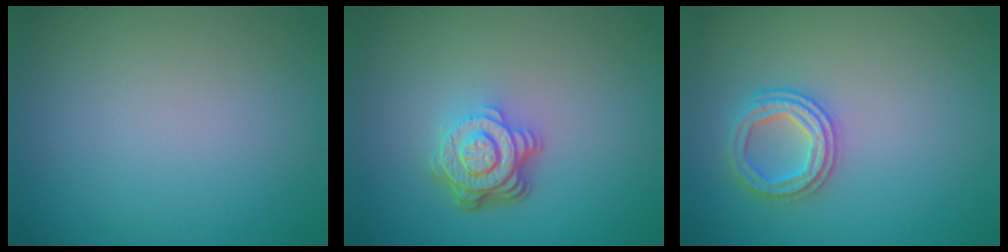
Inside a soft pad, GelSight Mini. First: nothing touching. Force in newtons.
{"total": 4.9, "press": 3.5, "slide": 3.4}
{"total": 2.6, "press": 2.6, "slide": 0.1}